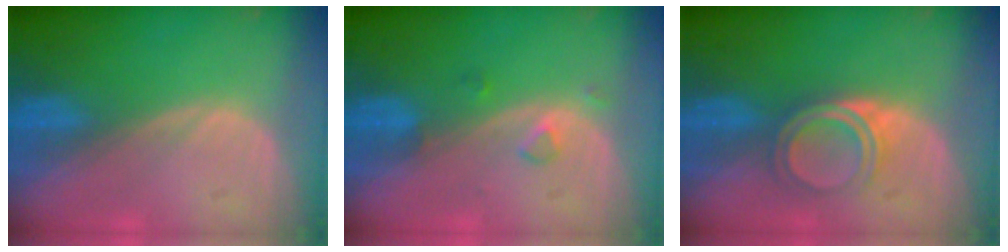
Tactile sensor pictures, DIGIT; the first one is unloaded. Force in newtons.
{"total": 1.8, "press": 1.8, "slide": 0.1}
{"total": 5.0, "press": 4.3, "slide": 2.6}